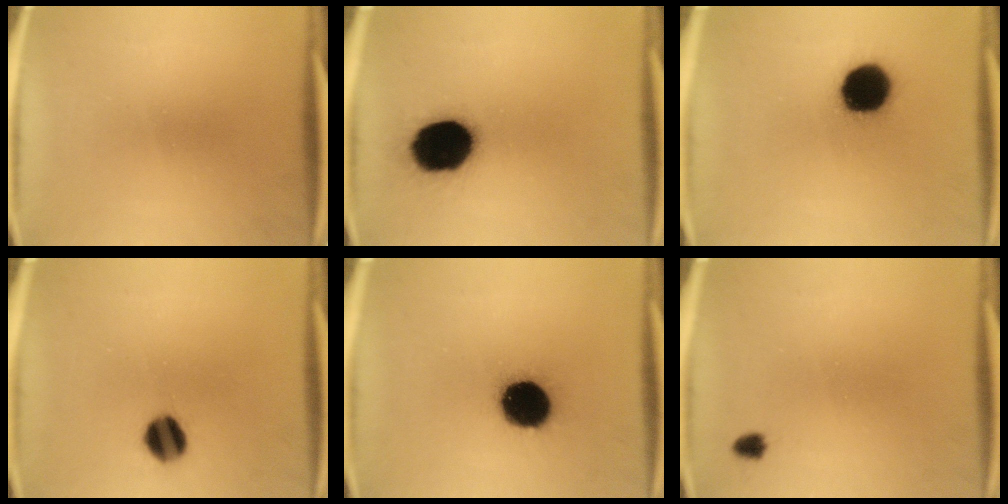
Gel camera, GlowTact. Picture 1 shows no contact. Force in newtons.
{"total": 19.4}
{"total": 13.5}
{"total": 7.5}
{"total": 16.2}
{"total": 1.5}